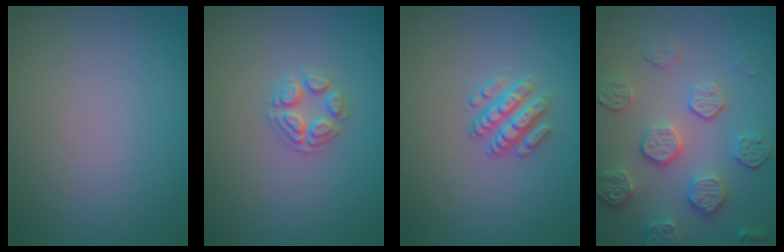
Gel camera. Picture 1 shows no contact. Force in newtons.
{"total": 2.5, "press": 2.5, "slide": 0.3}
{"total": 2.8, "press": 2.4, "slide": 1.5}
{"total": 5.4, "press": 4.2, "slide": 3.3}